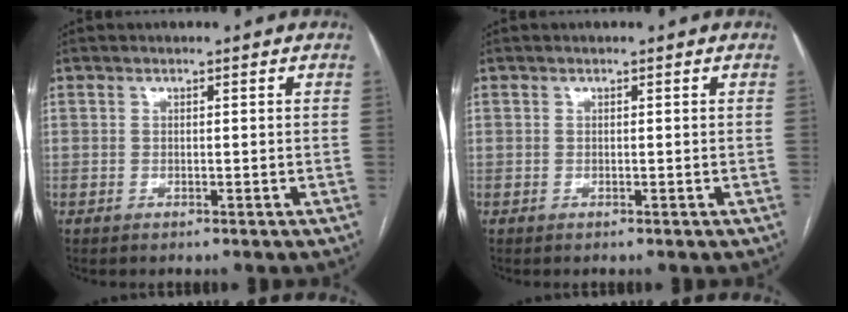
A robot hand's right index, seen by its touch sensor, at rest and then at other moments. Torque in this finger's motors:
{"motor_torque": [0.00, 0.00, 0.00, 0.00]}